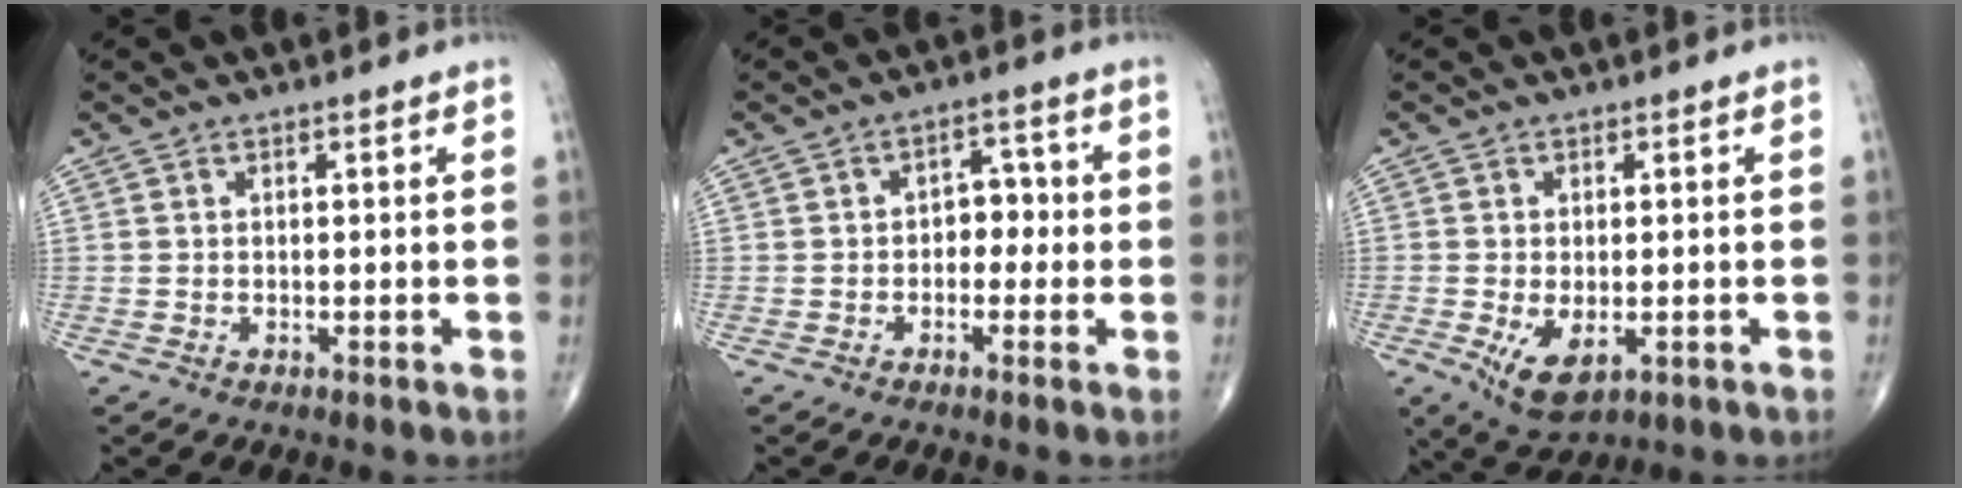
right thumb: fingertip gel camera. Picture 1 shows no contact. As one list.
[{"total": 4.2, "force": [-0.6, 3.1, 2.9], "torque": [-0.013, 0.017, -0.017]}, {"total": 6.2, "force": [-1.7, 3.1, 5.0], "torque": [-0.088, -0.013, -0.019]}]